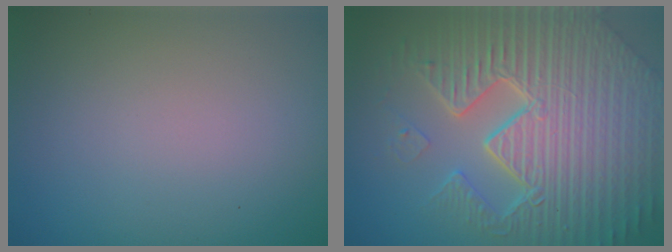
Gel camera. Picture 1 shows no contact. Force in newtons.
{"total": 11.2, "press": 7.1, "slide": 8.6}